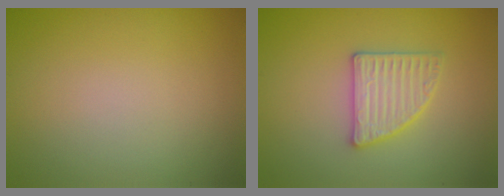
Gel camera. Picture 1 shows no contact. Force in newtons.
{"total": 2.8, "press": 2.8, "slide": 0.4}